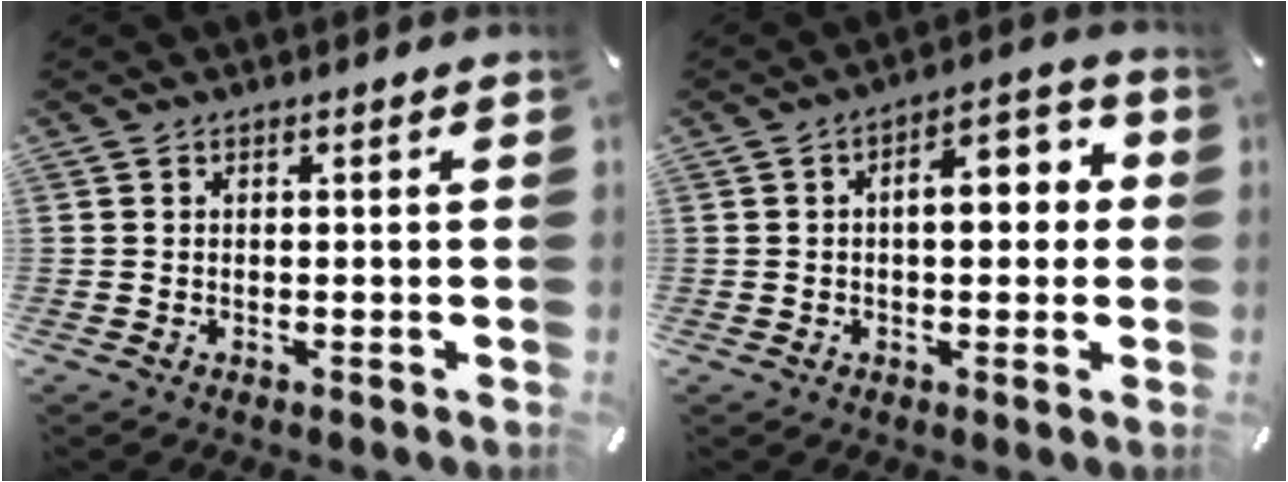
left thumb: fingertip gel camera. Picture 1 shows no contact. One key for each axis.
{"total": 8.7, "fx": 0.7, "fy": 4.8, "fz": 7.3, "tx": -0.089, "ty": 0.001, "tz": 0.002}